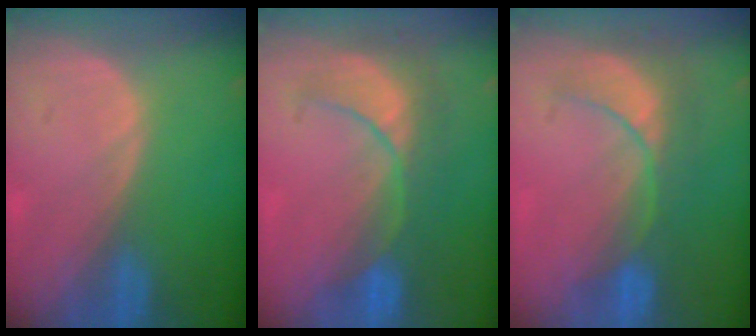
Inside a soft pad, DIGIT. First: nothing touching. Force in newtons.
{"total": 8.1, "press": 8.0, "slide": 1.0}
{"total": 7.9, "press": 7.3, "slide": 3.0}